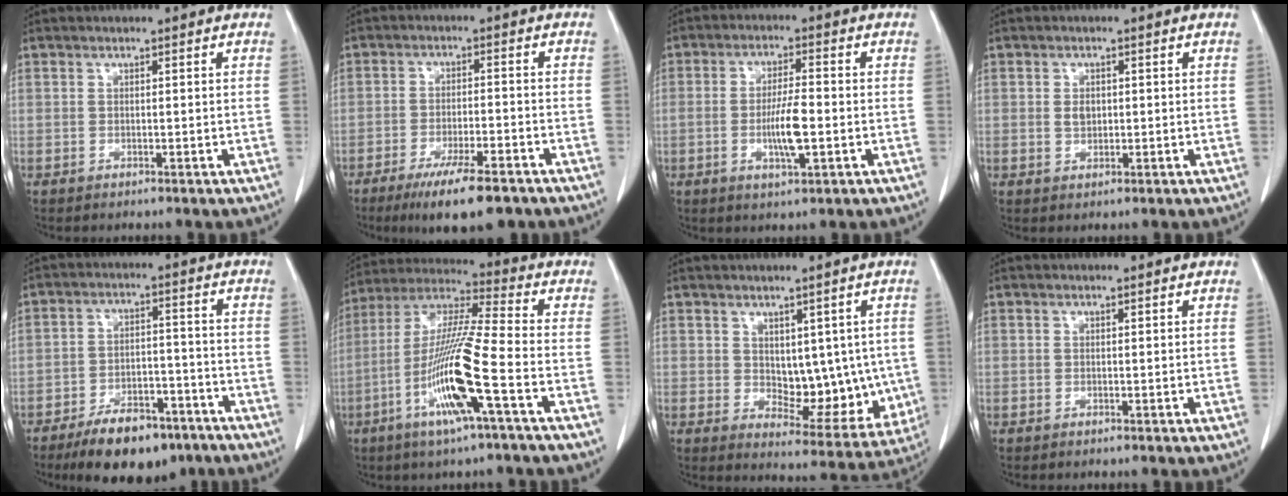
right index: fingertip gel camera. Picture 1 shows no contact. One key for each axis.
{"total": 10.5, "fx": -7.5, "fy": 1.8, "fz": 7.1, "tx": -0.113, "ty": -0.020, "tz": -0.114}
{"total": 6.5, "fx": -1.5, "fy": 1.2, "fz": 6.2, "tx": -0.118, "ty": -0.003, "tz": -0.025}
{"total": 1.9, "fx": 0.1, "fy": 1.3, "fz": 1.3, "tx": -0.024, "ty": 0.000, "tz": 0.005}
{"total": 11.5, "fx": -8.3, "fy": 5.0, "fz": 6.2, "tx": -0.092, "ty": 0.005, "tz": -0.132}
{"total": 15.1, "fx": -5.5, "fy": -0.1, "fz": 14.1, "tx": -0.288, "ty": -0.012, "tz": -0.110}
{"total": 10.4, "fx": 0.5, "fy": 6.0, "fz": 8.5, "tx": -0.094, "ty": -0.001, "tz": 0.027}
{"total": 0.0}